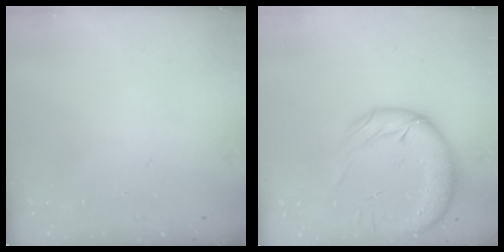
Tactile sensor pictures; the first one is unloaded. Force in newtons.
{"total": 15.3, "press": 14.8, "slide": 3.8}